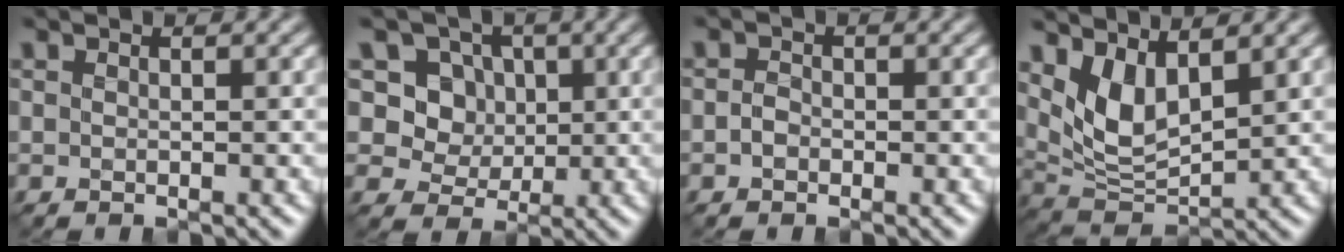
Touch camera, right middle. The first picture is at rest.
{"total": 7.2, "force": [2.2, 6.2, 3.0], "torque": [-0.062, -0.006, 0.032]}
{"total": 1.1, "force": [-0.7, 0.7, 0.5], "torque": [-0.008, 0.000, -0.021]}
{"total": 5.2, "force": [2.1, 2.6, 4.0], "torque": [-0.086, -0.015, 0.043]}